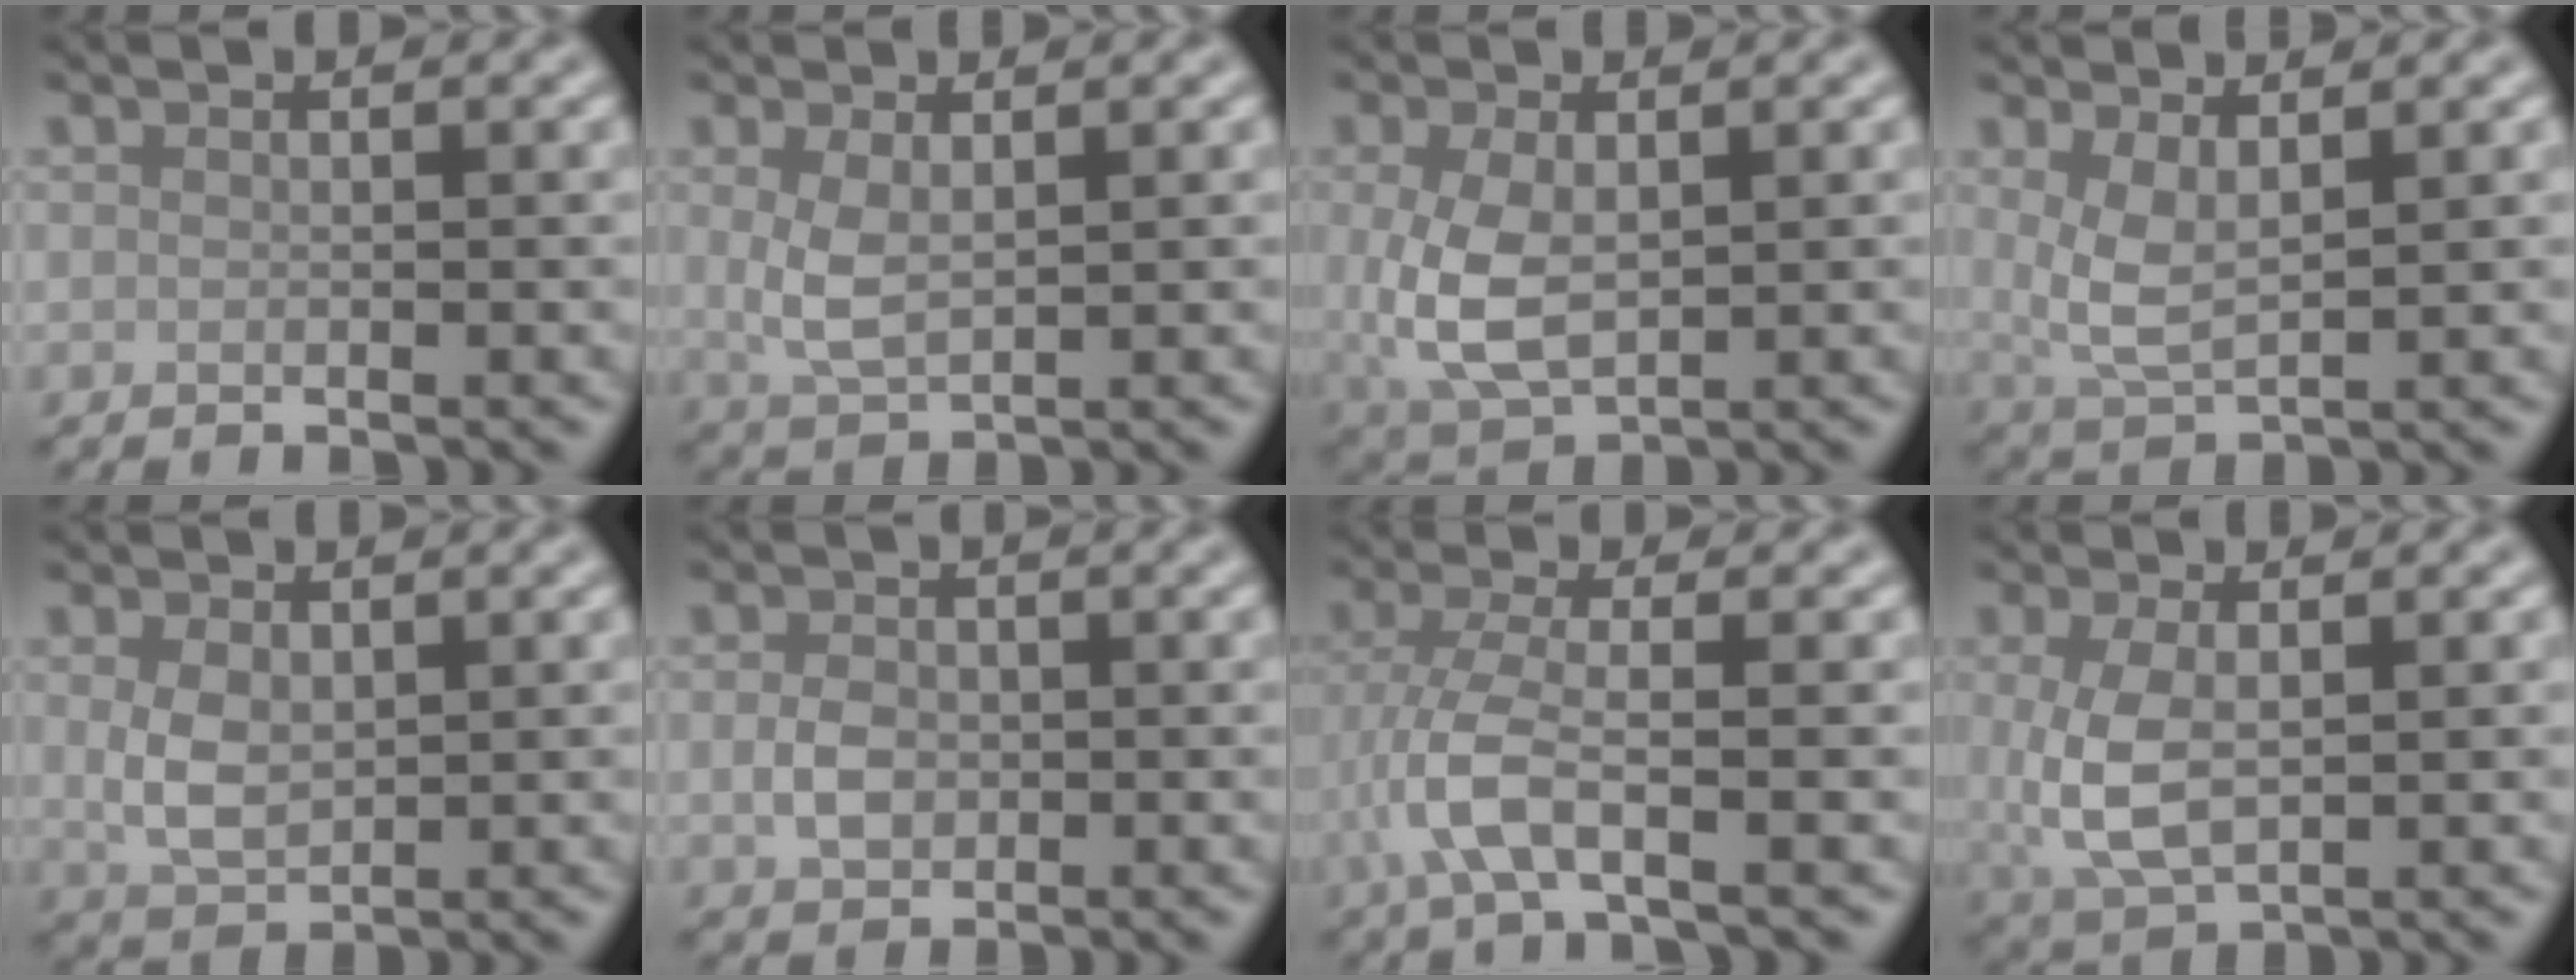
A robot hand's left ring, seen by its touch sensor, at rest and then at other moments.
{"total": 2.8, "force": [0.6, 1.3, 2.4], "torque": [-0.057, -0.005, 0.017]}
{"total": 5.2, "force": [0.0, 3.0, 4.3], "torque": [-0.105, -0.007, 0.008]}
{"total": 3.4, "force": [1.3, 1.2, 2.9], "torque": [-0.063, -0.009, 0.030]}
{"total": 3.2, "force": [0.5, 2.1, 2.4], "torque": [-0.056, -0.002, 0.015]}
{"total": 2.4, "force": [-0.2, 1.8, 1.5], "torque": [-0.031, -0.002, -0.007]}
{"total": 4.2, "force": [-1.4, 1.0, 3.8], "torque": [-0.086, -0.002, -0.035]}
{"total": 4.7, "force": [0.1, 2.4, 4.0], "torque": [-0.100, -0.006, 0.007]}